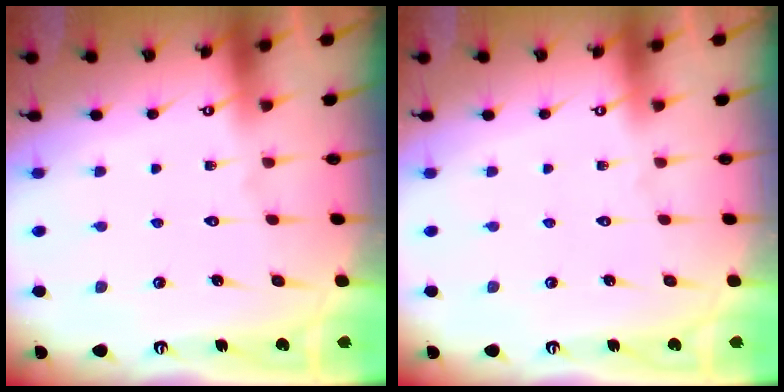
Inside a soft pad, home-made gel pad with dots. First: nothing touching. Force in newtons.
{"total": 0.0}